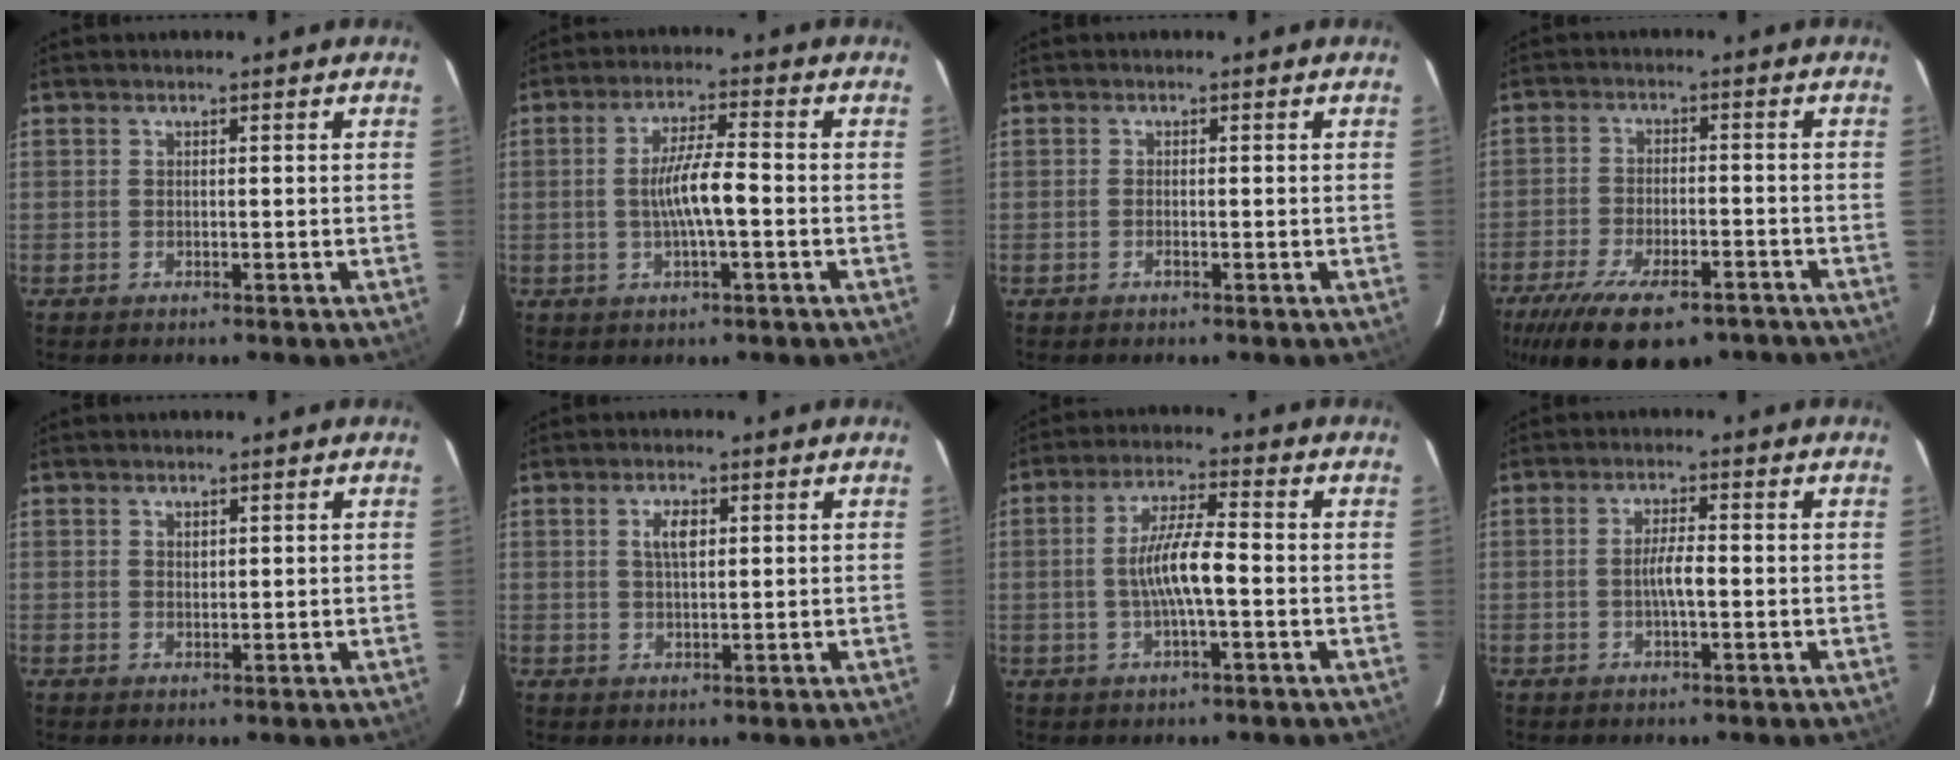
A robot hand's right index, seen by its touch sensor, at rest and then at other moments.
{"total": 7.0, "force": [-1.2, 0.8, 6.9], "torque": [-0.126, 0.001, -0.020]}
{"total": 0.8, "force": [-0.5, 0.3, 0.6], "torque": [-0.014, 0.000, -0.009]}
{"total": 19.0, "force": [-13.3, 7.3, 11.4], "torque": [-0.228, -0.041, -0.199]}
{"total": 1.0, "force": [0.6, 0.7, 0.4], "torque": [-0.004, 0.002, 0.012]}
{"total": 3.4, "force": [1.1, 1.5, 2.9], "torque": [-0.053, 0.005, 0.020]}
{"total": 7.7, "force": [-1.3, 1.0, 7.5], "torque": [-0.142, 0.003, -0.023]}
{"total": 3.5, "force": [-0.7, 0.6, 3.4], "torque": [-0.062, 0.003, -0.012]}